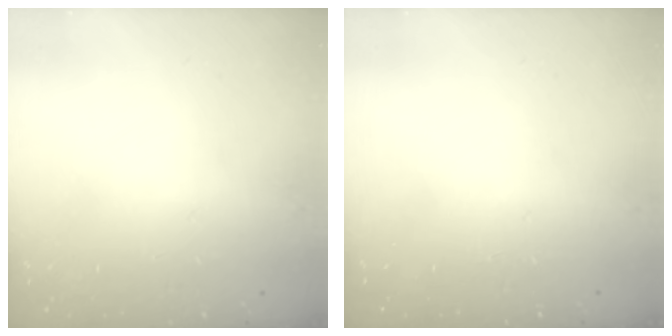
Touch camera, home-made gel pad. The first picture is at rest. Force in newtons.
{"total": 0.0}